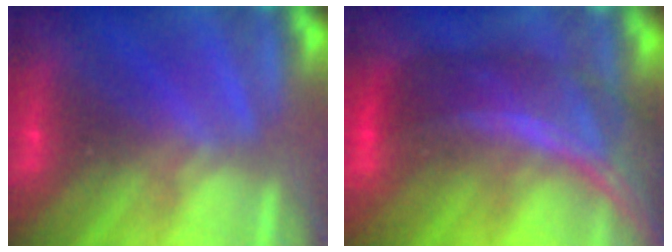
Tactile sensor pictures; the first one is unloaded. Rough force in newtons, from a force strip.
{"total": 10.9}